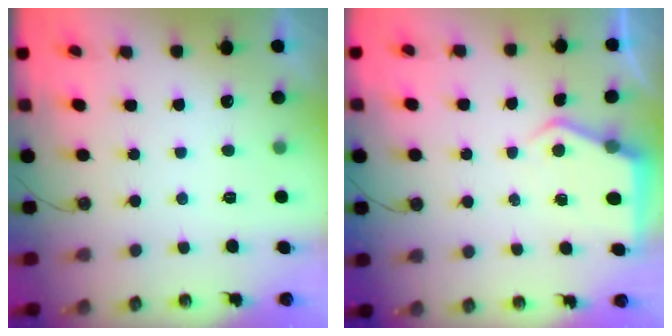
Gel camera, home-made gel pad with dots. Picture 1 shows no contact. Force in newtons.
{"total": 6.1, "press": 6.0, "slide": 0.9}